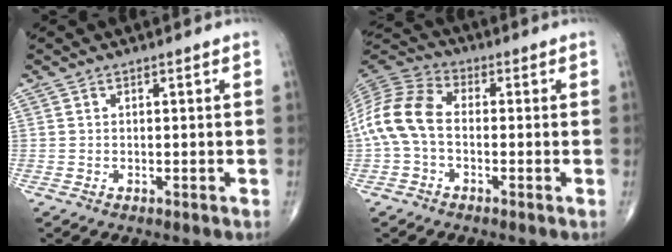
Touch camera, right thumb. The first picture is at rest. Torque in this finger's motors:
{"motor_torque": [0.56, 0.84, 0.67, -0.59, 0.38]}